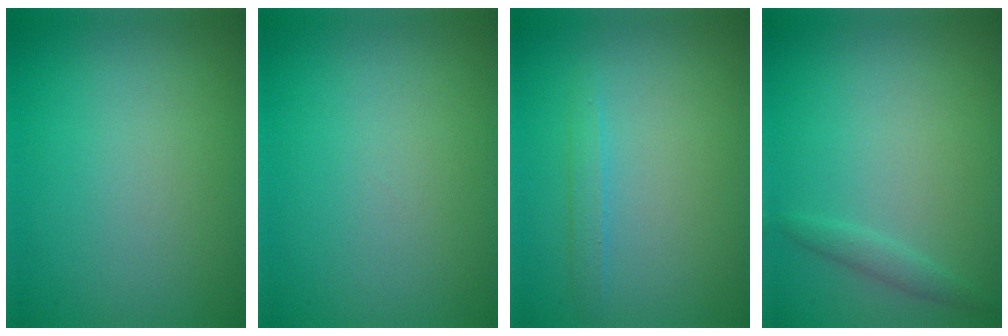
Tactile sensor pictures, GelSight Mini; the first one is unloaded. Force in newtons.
{"total": 0.0}
{"total": 1.1, "press": 1.1, "slide": 0.0}
{"total": 1.0, "press": 1.0, "slide": 0.1}